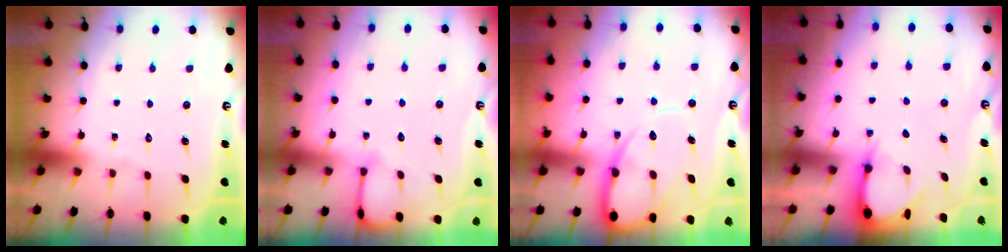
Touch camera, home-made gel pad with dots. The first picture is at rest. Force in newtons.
{"total": 4.5, "press": 4.5, "slide": 0.4}
{"total": 11.4, "press": 11.4, "slide": 1.0}
{"total": 3.3, "press": 3.3, "slide": 0.4}